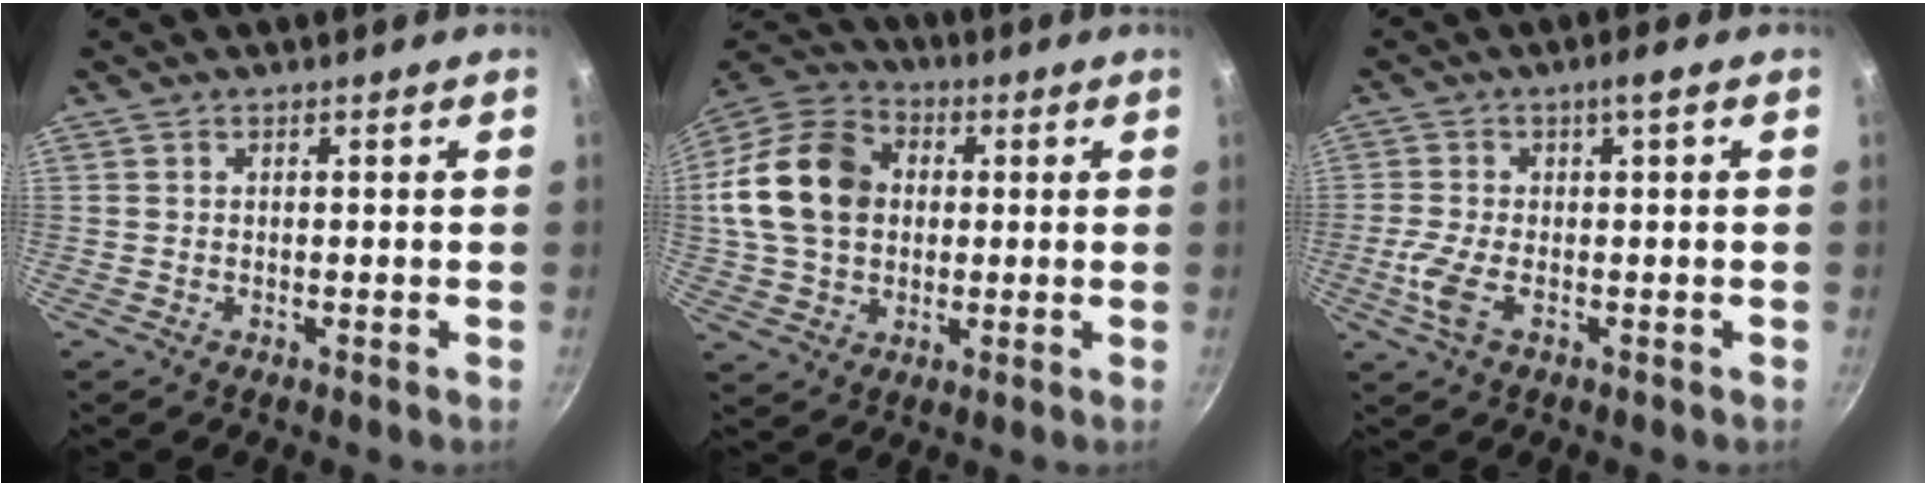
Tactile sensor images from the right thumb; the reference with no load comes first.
{"total": 18.2, "force": [1.8, 13.9, 11.6], "torque": [-0.198, 0.027, 0.023]}
{"total": 6.4, "force": [-1.0, 1.4, 6.1], "torque": [-0.125, 0.008, -0.018]}